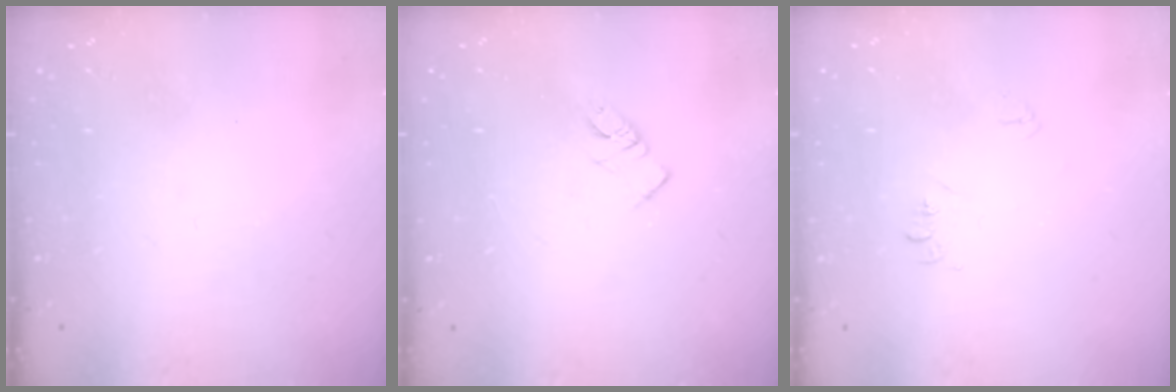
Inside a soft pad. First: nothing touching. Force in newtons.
{"total": 4.0, "press": 4.0, "slide": 0.4}
{"total": 4.9, "press": 4.9, "slide": 0.7}